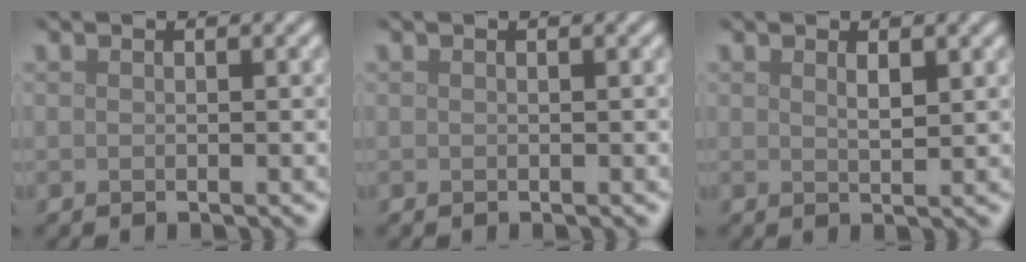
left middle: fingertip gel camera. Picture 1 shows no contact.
{"total": 0.0}
{"total": 1.1, "force": [0.8, 0.2, 0.8], "torque": [-0.015, -0.001, 0.013]}